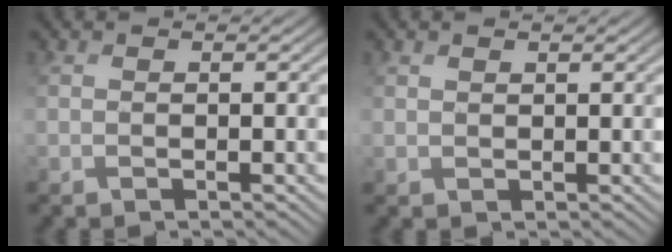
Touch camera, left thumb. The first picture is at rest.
{"total": 1.2, "force": [1.0, 0.1, -0.6], "torque": [0.007, 0.007, 0.024]}